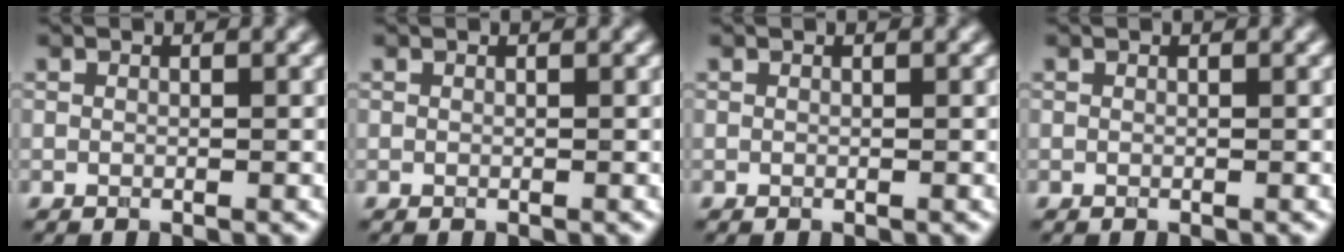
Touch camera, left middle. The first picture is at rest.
{"total": 0.0}
{"total": 0.0}
{"total": 0.0}